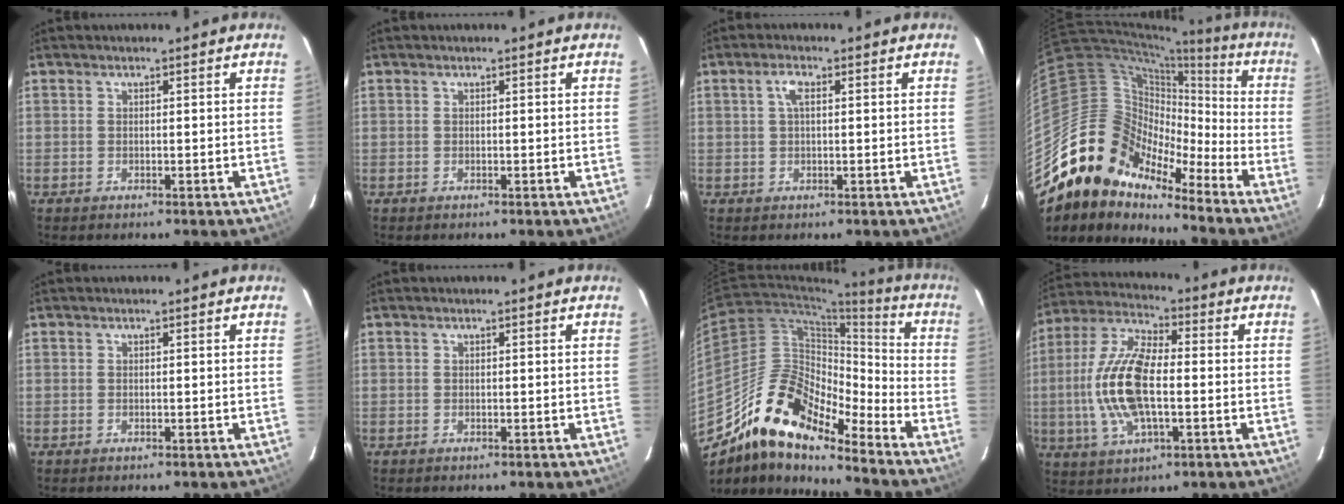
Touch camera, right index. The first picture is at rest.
{"total": 0.0}
{"total": 2.6, "force": [0.7, 1.0, 2.3], "torque": [-0.047, 0.010, 0.013]}
{"total": 14.9, "force": [-11.5, 8.7, 3.8], "torque": [-0.065, 0.045, -0.226]}
{"total": 0.0}
{"total": 0.0}
{"total": 17.4, "force": [-14.1, 5.1, 8.7], "torque": [-0.147, 0.003, -0.275]}
{"total": 15.7, "force": [-1.6, 6.8, 14.0], "torque": [-0.298, 0.008, -0.035]}